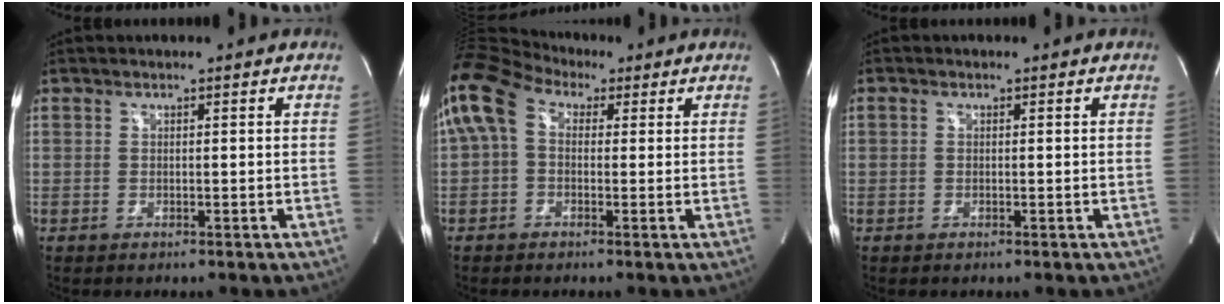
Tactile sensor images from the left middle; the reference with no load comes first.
{"total": 10.0, "force": [3.1, 6.1, 7.2], "torque": [-0.169, 0.062, 0.050]}
{"total": 0.0}